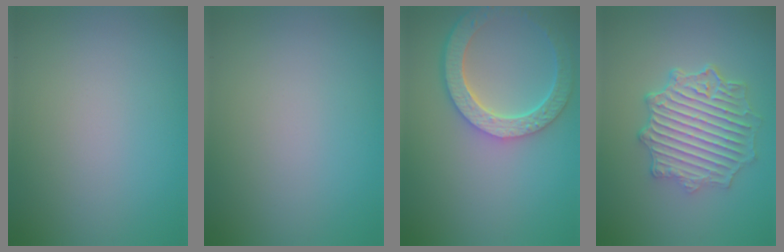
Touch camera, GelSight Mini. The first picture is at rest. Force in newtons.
{"total": 0.0}
{"total": 6.0, "press": 4.7, "slide": 3.7}
{"total": 6.1, "press": 5.1, "slide": 3.3}